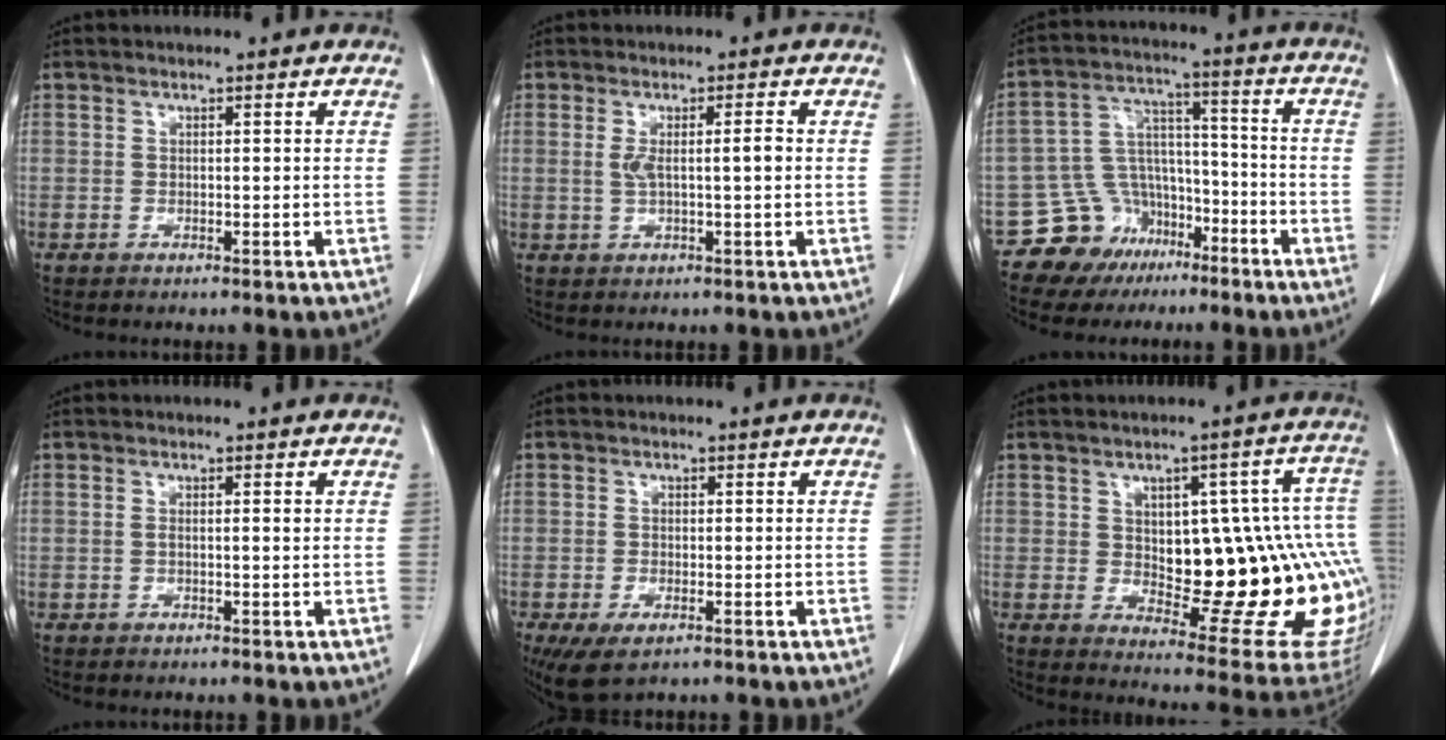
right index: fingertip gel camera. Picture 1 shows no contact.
{"total": 3.6, "force": [0.3, 0.2, 3.6], "torque": [-0.065, 0.008, 0.010]}
{"total": 10.9, "force": [-7.1, 8.1, 1.1], "torque": [-0.017, 0.070, -0.113]}
{"total": 1.0, "force": [0.2, 0.2, 1.0], "torque": [-0.015, 0.002, 0.007]}
{"total": 5.0, "force": [-3.0, 2.2, 3.4], "torque": [-0.062, -0.010, -0.046]}
{"total": 24.5, "force": [-2.0, 8.5, 22.9], "torque": [-0.202, 0.035, 0.006]}